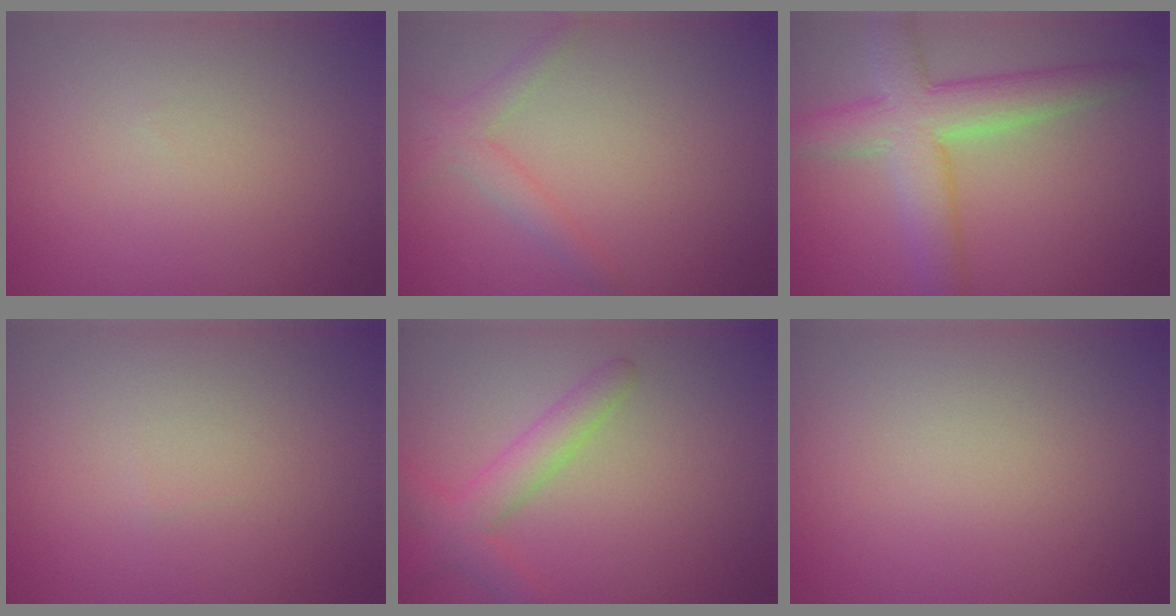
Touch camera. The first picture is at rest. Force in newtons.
{"total": 2.1, "press": 2.1, "slide": 0.1}
{"total": 6.5, "press": 6.5, "slide": 0.3}
{"total": 0.0}
{"total": 2.2, "press": 2.2, "slide": 0.2}
{"total": 0.0}